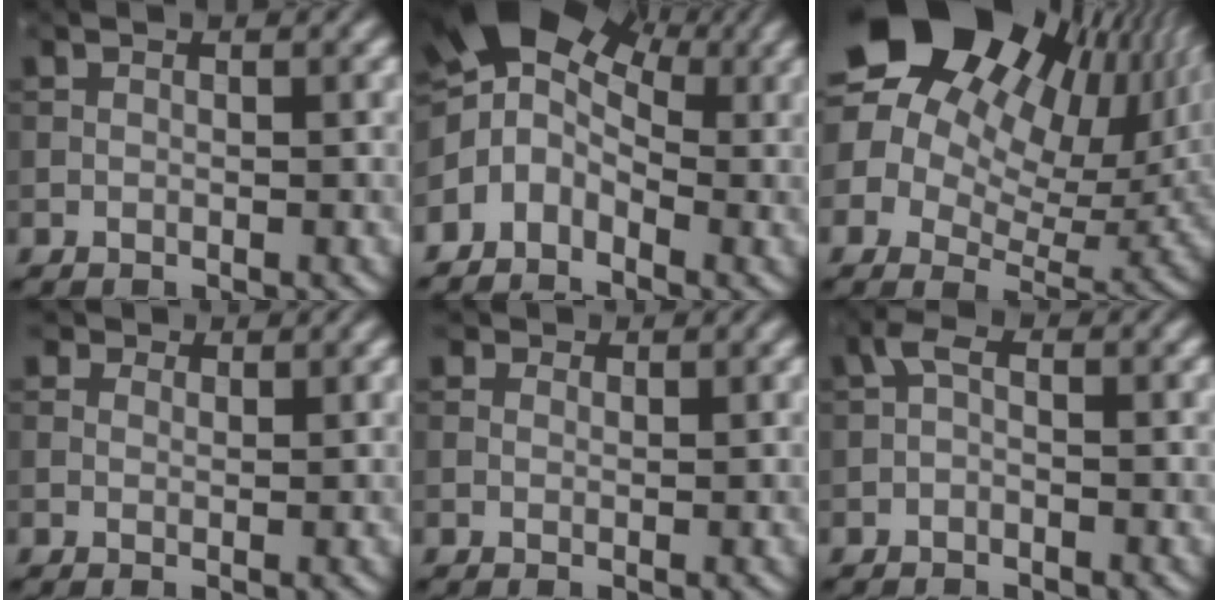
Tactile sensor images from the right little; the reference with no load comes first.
{"total": 7.5, "force": [-0.8, 5.4, 5.2], "torque": [-0.088, 0.005, -0.039]}
{"total": 19.5, "force": [7.5, 14.1, 11.1], "torque": [-0.212, 0.043, 0.130]}
{"total": 1.7, "force": [1.3, 0.9, 0.5], "torque": [-0.011, -0.004, 0.013]}
{"total": 1.3, "force": [1.0, 0.6, 0.3], "torque": [-0.008, -0.003, 0.009]}
{"total": 1.5, "force": [-0.7, 0.6, 1.1], "torque": [-0.025, 0.001, -0.019]}